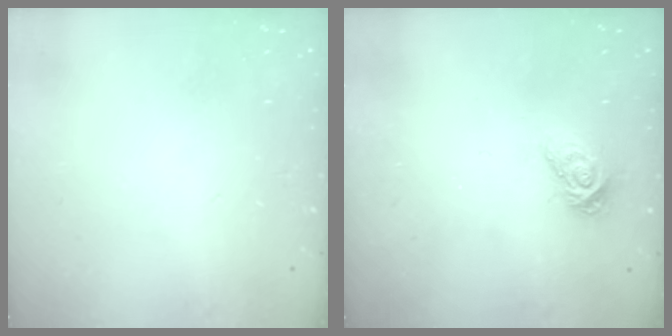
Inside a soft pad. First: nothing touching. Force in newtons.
{"total": 8.1, "press": 8.1, "slide": 0.3}